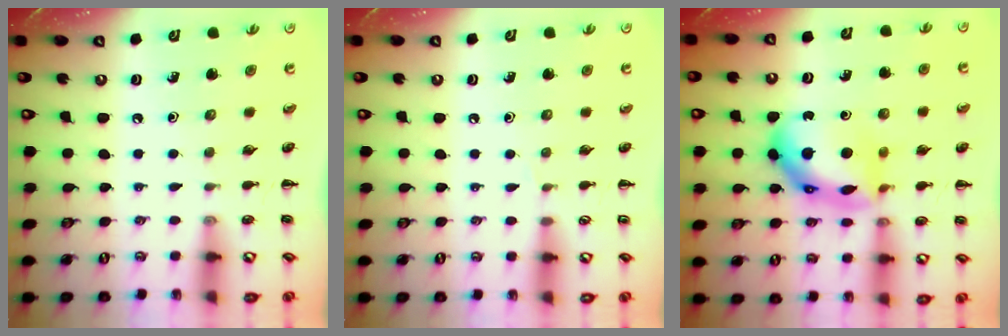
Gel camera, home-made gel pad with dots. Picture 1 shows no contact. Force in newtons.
{"total": 3.0, "press": 2.8, "slide": 1.0}
{"total": 14.7, "press": 14.6, "slide": 0.9}